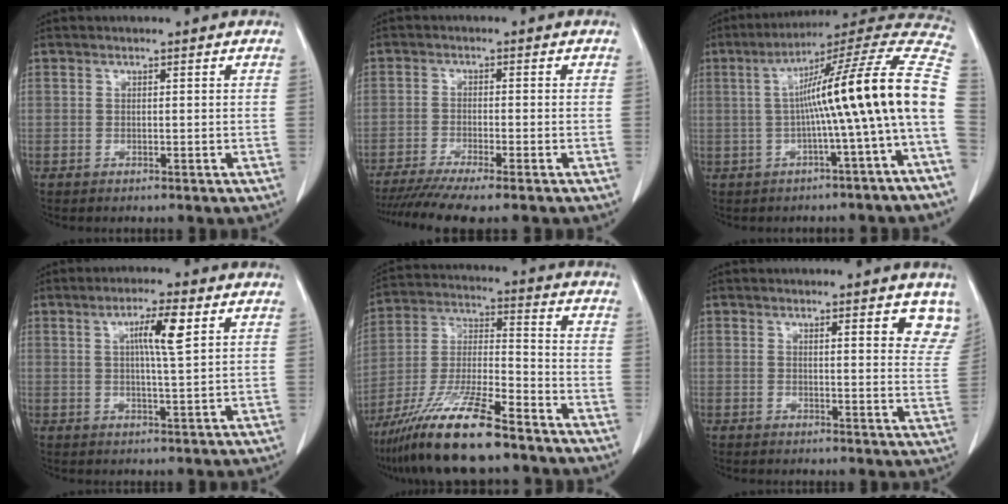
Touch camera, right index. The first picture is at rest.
{"total": 9.4, "force": [-7.8, -0.3, 5.3], "torque": [-0.071, -0.021, -0.122]}
{"total": 18.3, "force": [-1.4, -1.3, 18.2], "torque": [-0.242, 0.040, -0.028]}
{"total": 5.7, "force": [2.0, 0.0, 5.3], "torque": [-0.091, 0.001, 0.033]}
{"total": 16.2, "force": [-11.8, 1.9, 10.9], "torque": [-0.229, -0.026, -0.219]}
{"total": 8.4, "force": [6.3, 1.6, 5.2], "torque": [-0.050, -0.018, 0.056]}